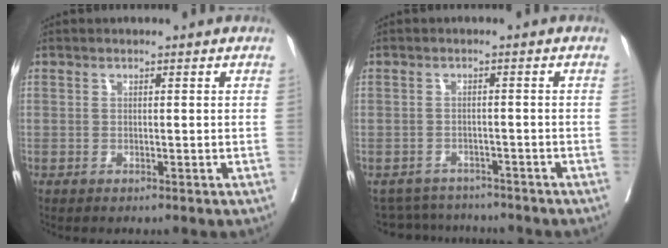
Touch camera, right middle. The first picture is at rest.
{"total": 5.8, "force": [-5.7, 1.3, -0.2], "torque": [-0.001, 0.007, -0.082]}